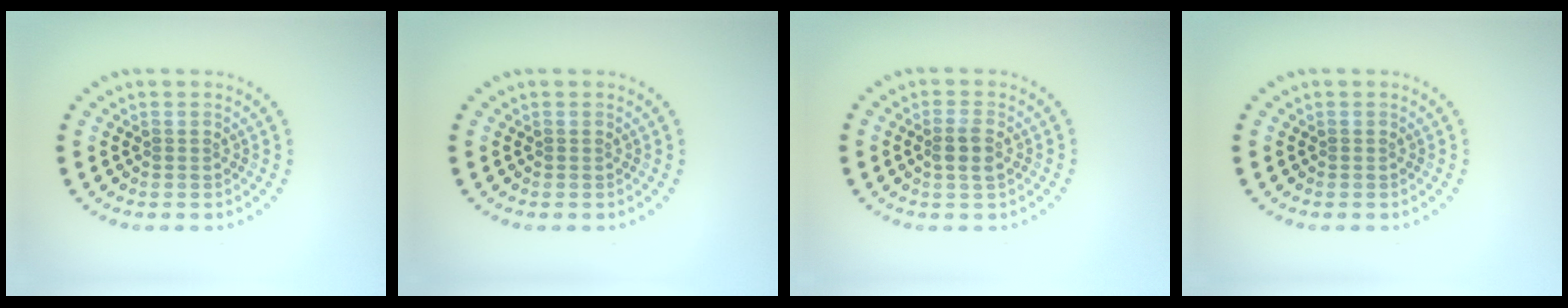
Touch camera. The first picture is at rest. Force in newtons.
{"total": 0.0}
{"total": 1.8, "press": 1.7, "slide": 0.8}
{"total": 0.0}